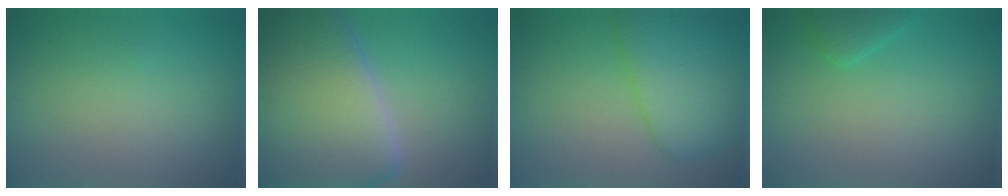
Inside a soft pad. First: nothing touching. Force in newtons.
{"total": 18.5, "press": 18.5, "slide": 1.0}
{"total": 6.3, "press": 6.3, "slide": 0.2}
{"total": 1.7, "press": 1.7, "slide": 0.1}